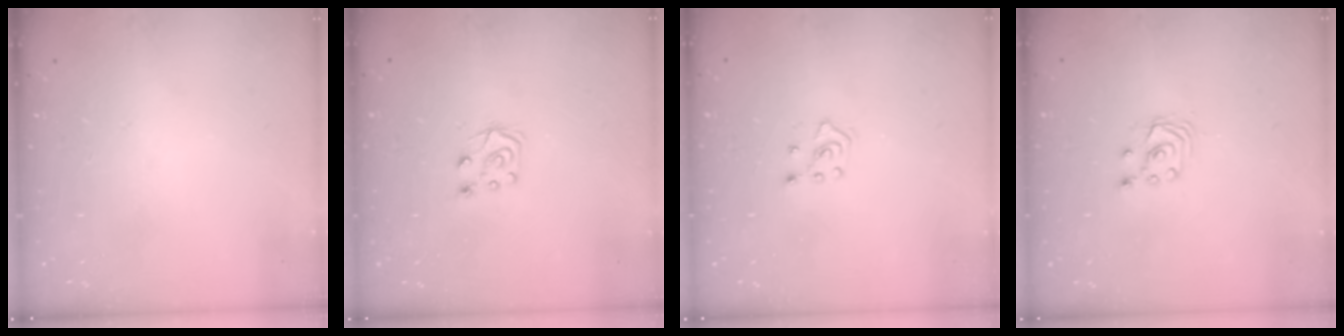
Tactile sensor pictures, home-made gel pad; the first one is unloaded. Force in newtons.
{"total": 6.1, "press": 6.1, "slide": 0.5}
{"total": 4.1, "press": 4.1, "slide": 0.5}
{"total": 2.5, "press": 2.5, "slide": 0.3}